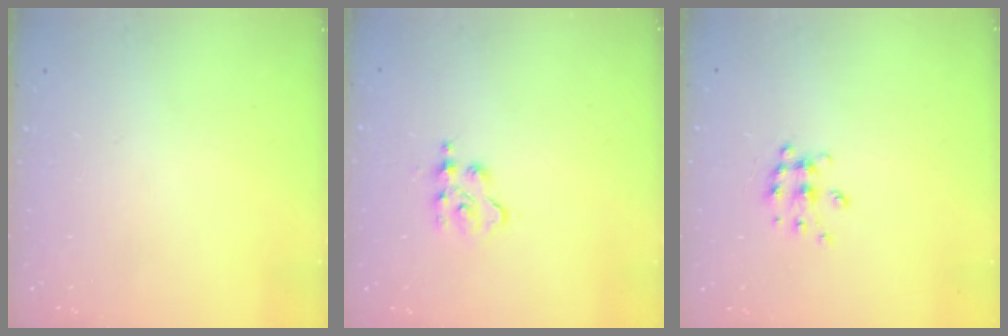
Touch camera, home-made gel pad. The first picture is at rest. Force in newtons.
{"total": 3.5, "press": 3.5, "slide": 0.4}
{"total": 6.5, "press": 6.5, "slide": 0.6}